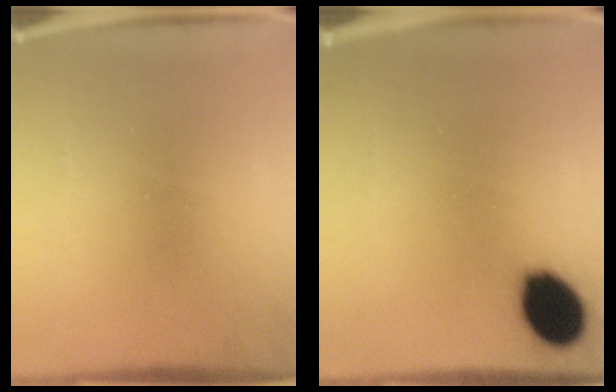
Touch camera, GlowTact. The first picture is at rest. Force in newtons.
{"total": 12.0}